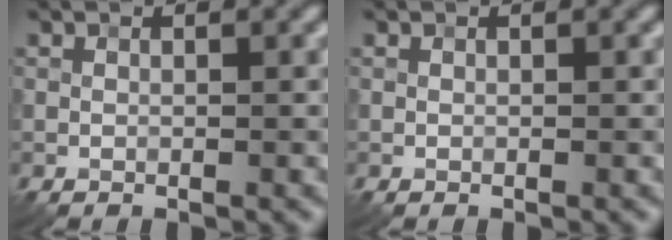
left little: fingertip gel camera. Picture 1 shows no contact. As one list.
[{"total": 0.0}]